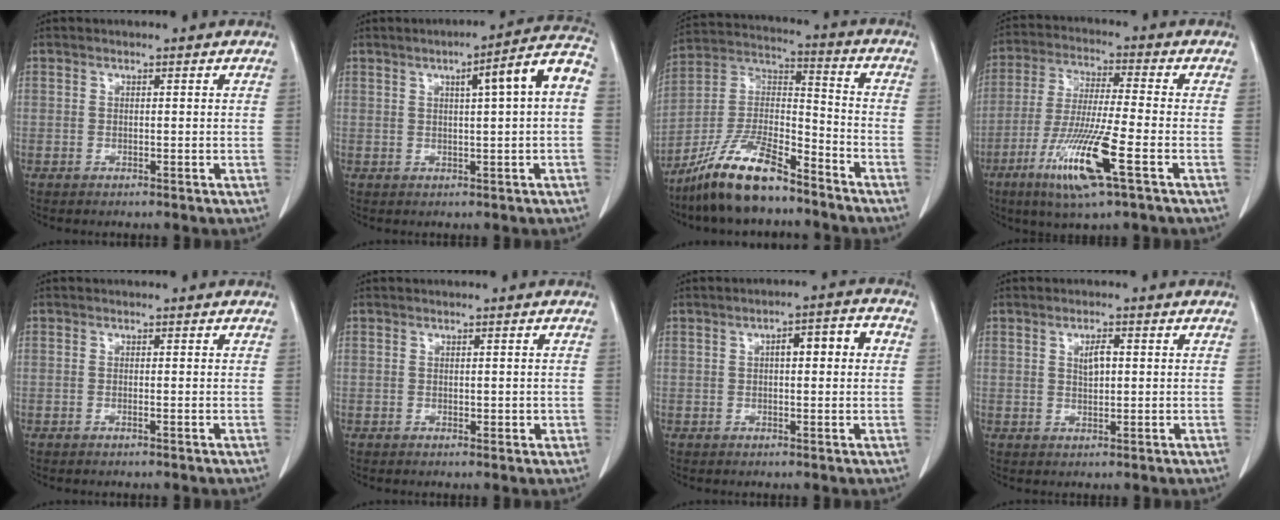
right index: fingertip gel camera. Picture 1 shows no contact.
{"total": 8.7, "force": [1.4, 0.2, 8.5], "torque": [-0.116, 0.021, 0.015]}
{"total": 14.8, "force": [-11.2, 3.3, 9.1], "torque": [-0.187, 0.006, -0.207]}
{"total": 12.9, "force": [-5.7, 0.2, 11.6], "torque": [-0.236, -0.025, -0.104]}
{"total": 0.0}
{"total": 1.5, "force": [0.0, 1.0, 1.1], "torque": [-0.011, 0.000, 0.005]}
{"total": 5.4, "force": [0.8, 1.2, 5.2], "torque": [-0.081, 0.020, 0.010]}
{"total": 2.5, "force": [0.6, 0.9, 2.3], "torque": [-0.040, 0.001, 0.011]}